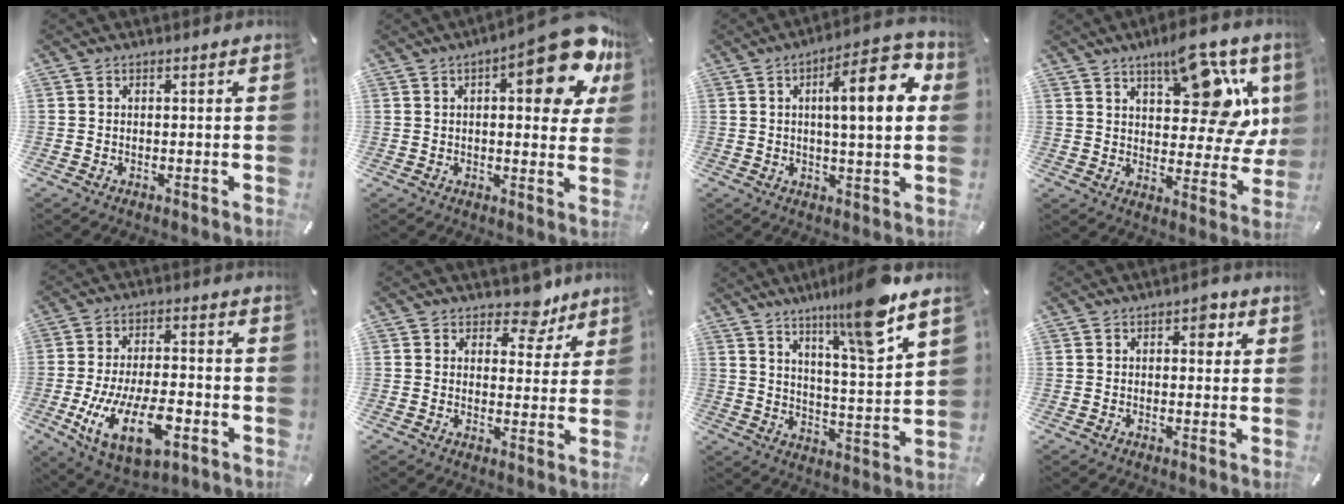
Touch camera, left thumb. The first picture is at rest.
{"total": 17.6, "force": [8.0, 6.0, 14.5], "torque": [-0.182, -0.044, 0.119]}
{"total": 14.3, "force": [4.0, 4.3, 13.1], "torque": [-0.179, -0.008, 0.053]}
{"total": 16.9, "force": [9.7, 7.7, 11.4], "torque": [-0.139, -0.064, 0.161]}
{"total": 16.4, "force": [-5.8, 8.0, 13.1], "torque": [-0.254, 0.006, -0.093]}
{"total": 8.3, "force": [6.4, 4.4, 3.0], "torque": [-0.018, -0.049, 0.108]}
{"total": 14.2, "force": [10.7, 0.9, 9.3], "torque": [-0.152, -0.068, 0.168]}
{"total": 3.3, "force": [1.1, 2.1, 2.3], "torque": [-0.011, -0.008, 0.008]}